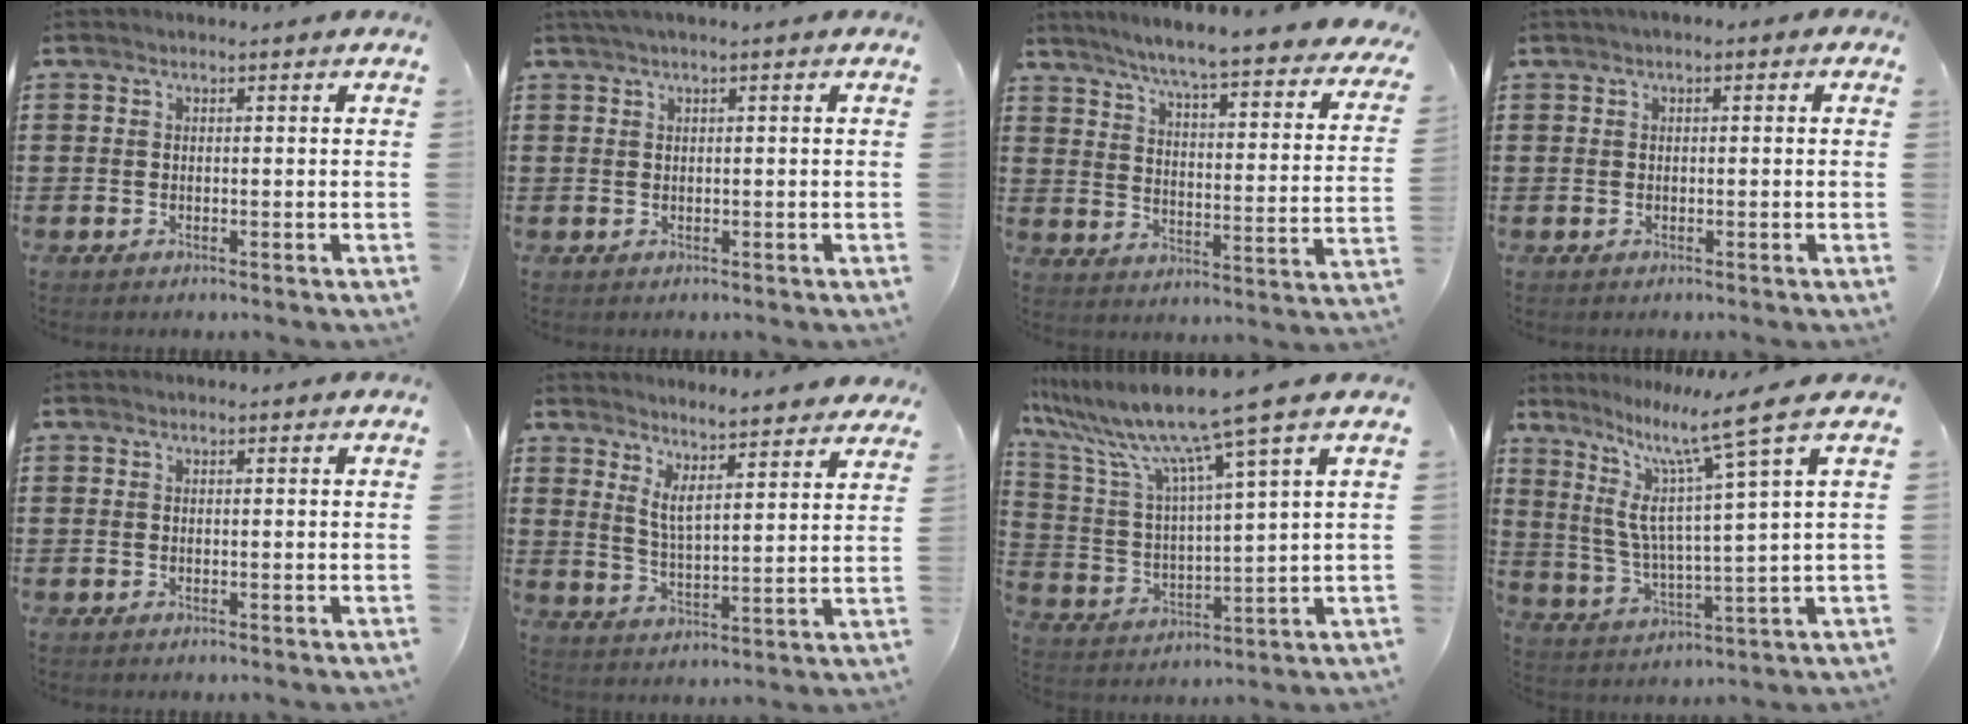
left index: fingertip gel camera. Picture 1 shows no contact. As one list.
[{"total": 0.9, "force": [0.2, -0.1, 0.9], "torque": [-0.015, -0.002, 0.004]}, {"total": 5.5, "force": [4.8, -0.9, 2.4], "torque": [-0.071, -0.047, 0.073]}, {"total": 0.8, "force": [-0.2, 0.5, 0.6], "torque": [-0.013, 0.003, -0.005]}, {"total": 0.0}, {"total": 5.1, "force": [4.4, 0.8, 2.4], "torque": [-0.060, -0.032, 0.073]}, {"total": 10.8, "force": [8.2, -0.4, 7.0], "torque": [-0.171, -0.050, 0.129]}, {"total": 11.9, "force": [7.0, 0.5, 9.6], "torque": [-0.207, -0.035, 0.109]}]